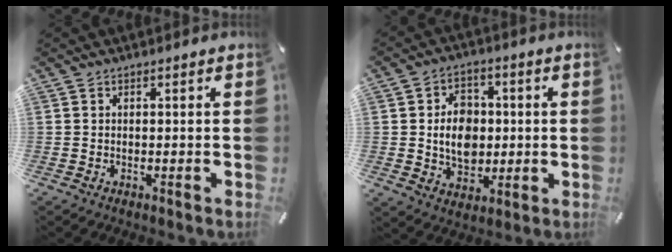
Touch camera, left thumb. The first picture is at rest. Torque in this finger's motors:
{"motor_torque": [-0.20, 0.43, 0.89, -0.24, 0.29]}